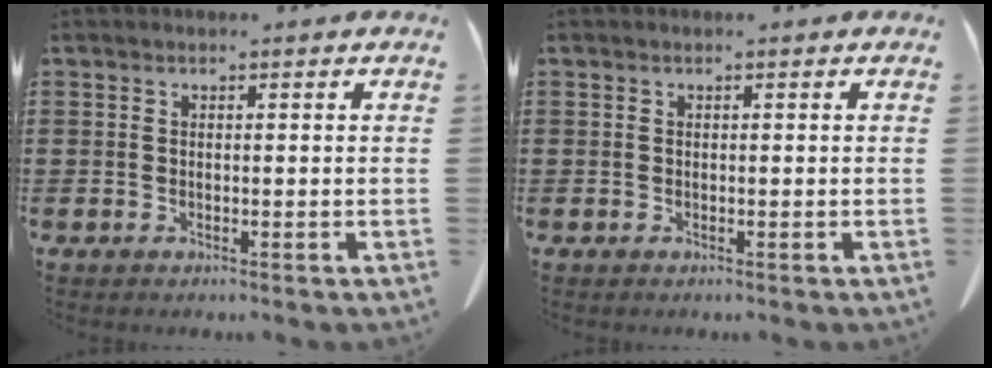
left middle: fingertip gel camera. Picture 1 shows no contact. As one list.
[{"total": 0.0}]